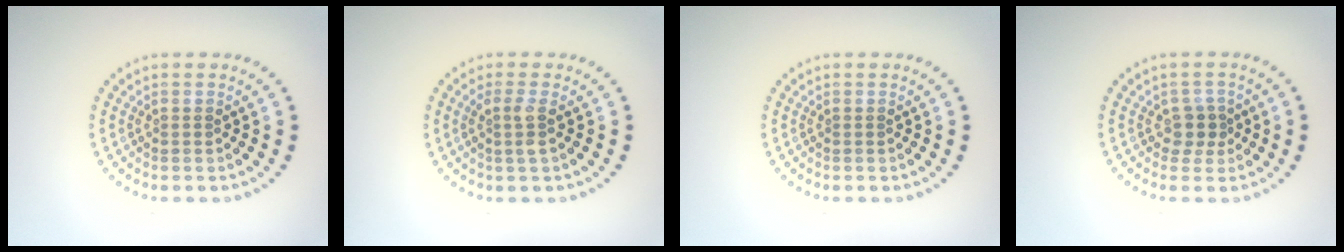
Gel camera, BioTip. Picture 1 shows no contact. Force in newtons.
{"total": 1.6, "press": 1.3, "slide": 1.0}
{"total": 0.0}
{"total": 1.8, "press": 1.4, "slide": 1.1}